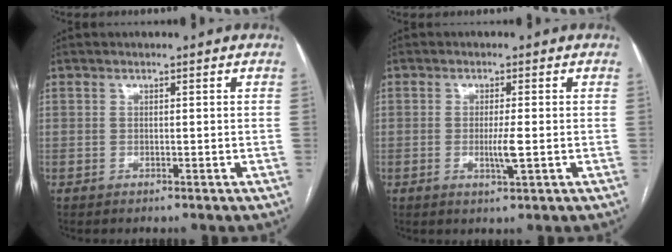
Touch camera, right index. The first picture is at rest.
{"total": 3.2, "force": [-0.5, 0.0, 3.2], "torque": [-0.064, -0.008, -0.008]}